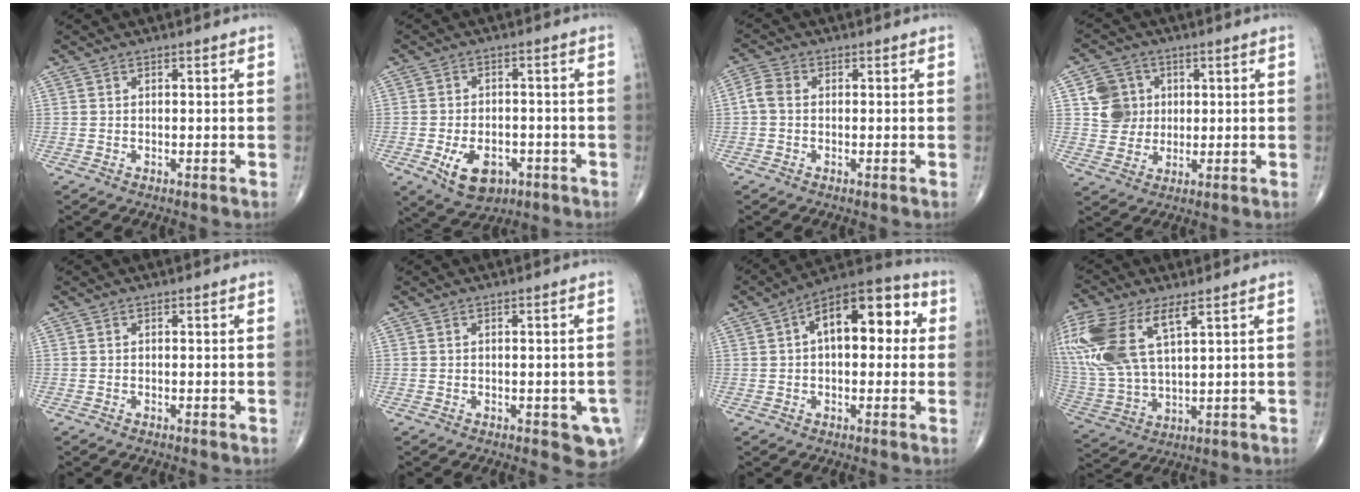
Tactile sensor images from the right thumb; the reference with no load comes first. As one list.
[{"total": 8.9, "force": [-3.5, 5.7, 5.9], "torque": [-0.078, 0.011, -0.046]}, {"total": 3.2, "force": [-0.1, 2.4, 2.1], "torque": [-0.042, 0.010, -0.011]}, {"total": 7.7, "force": [1.5, 7.2, 2.1], "torque": [-0.005, 0.000, 0.028]}, {"total": 0.0}, {"total": 4.7, "force": [-1.4, 2.1, 3.9], "torque": [-0.024, 0.001, -0.013]}, {"total": 15.1, "force": [3.0, 7.9, 12.5], "torque": [-0.152, 0.036, 0.034]}, {"total": 19.3, "force": [8.4, 8.7, 15.1], "torque": [-0.362, -0.011, 0.172]}]